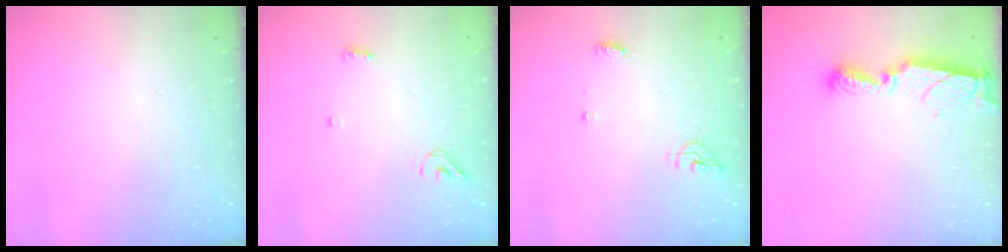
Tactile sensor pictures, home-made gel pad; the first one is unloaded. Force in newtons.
{"total": 6.3, "press": 5.0, "slide": 3.9}
{"total": 9.0, "press": 5.9, "slide": 6.9}
{"total": 8.9, "press": 8.9, "slide": 0.1}